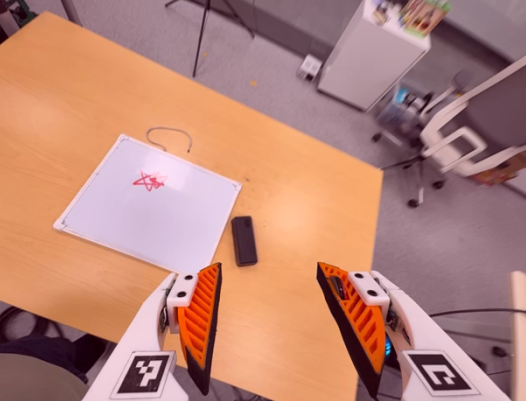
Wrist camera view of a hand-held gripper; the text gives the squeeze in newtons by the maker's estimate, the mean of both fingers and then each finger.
{"total": 0.0}